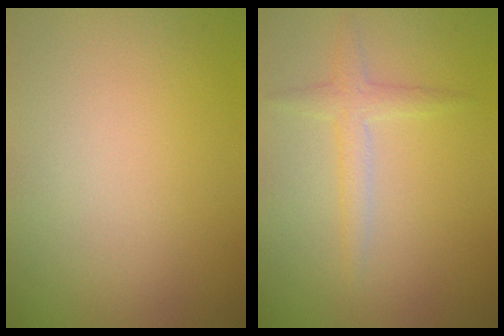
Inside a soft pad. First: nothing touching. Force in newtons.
{"total": 2.0, "press": 2.0, "slide": 0.1}